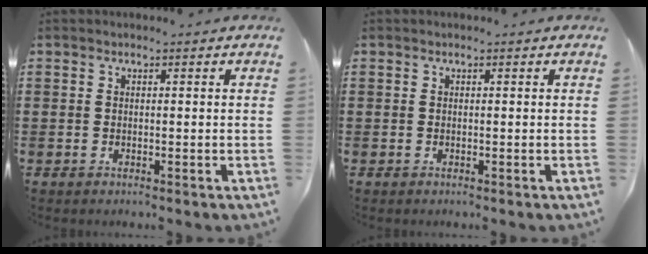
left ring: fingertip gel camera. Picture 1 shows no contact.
{"total": 0.0}